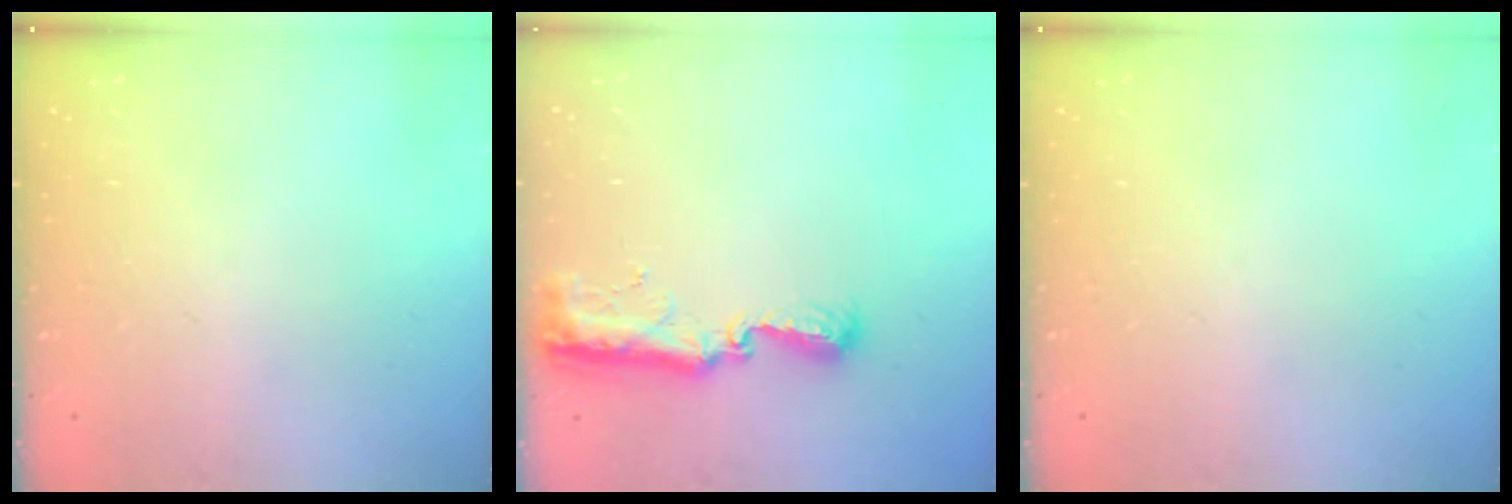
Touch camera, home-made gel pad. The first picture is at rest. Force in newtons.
{"total": 9.4, "press": 9.4, "slide": 0.8}
{"total": 0.0}